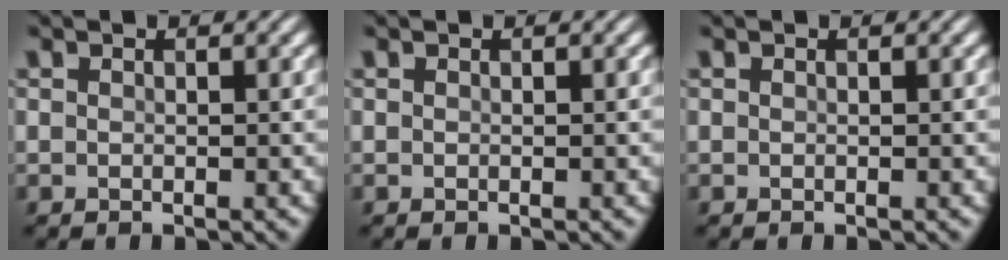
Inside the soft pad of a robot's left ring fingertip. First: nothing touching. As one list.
[{"total": 0.0}, {"total": 0.0}]